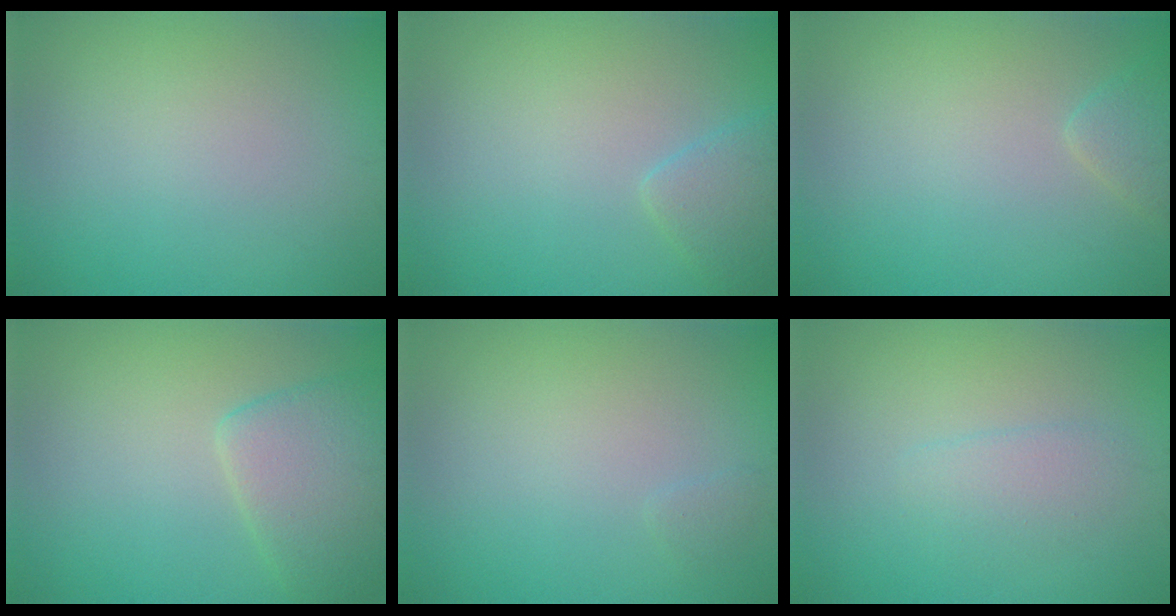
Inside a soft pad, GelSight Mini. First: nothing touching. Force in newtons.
{"total": 2.1, "press": 2.1, "slide": 0.2}
{"total": 1.4, "press": 1.4, "slide": 0.1}
{"total": 4.3, "press": 4.3, "slide": 0.2}
{"total": 0.5, "press": 0.5, "slide": 0.0}
{"total": 1.8, "press": 1.8, "slide": 0.2}